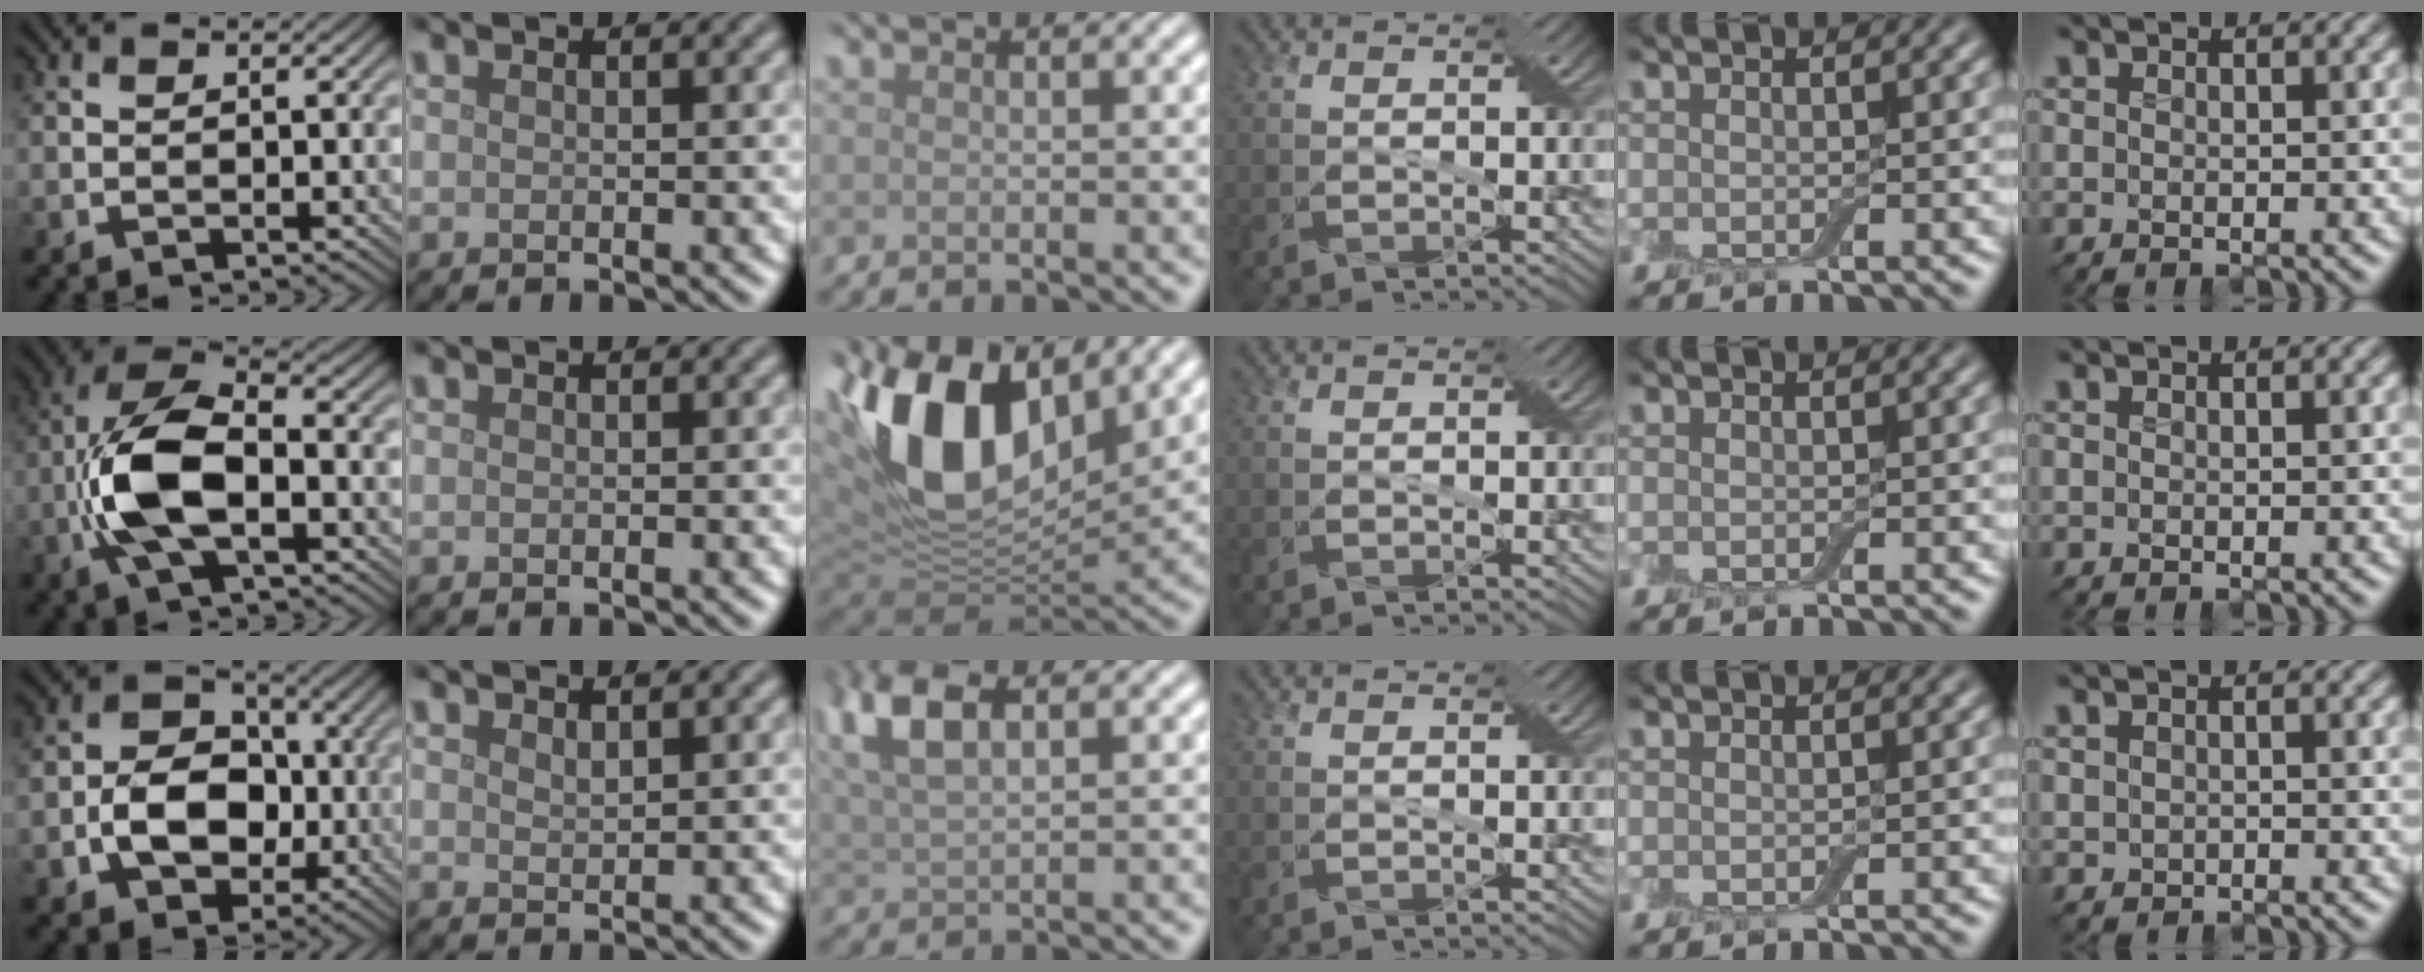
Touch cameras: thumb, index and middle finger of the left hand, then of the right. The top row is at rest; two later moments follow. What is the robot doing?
{"motion": "cut", "object": "cling film"}